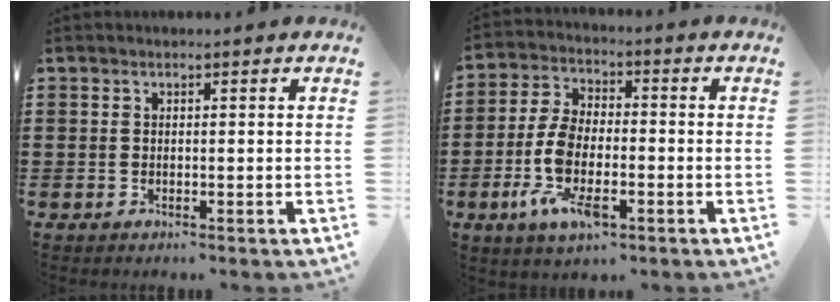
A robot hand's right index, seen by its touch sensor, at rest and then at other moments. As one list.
[{"total": 9.1, "force": [-3.0, 4.5, 7.3], "torque": [-0.172, -0.005, -0.059]}]